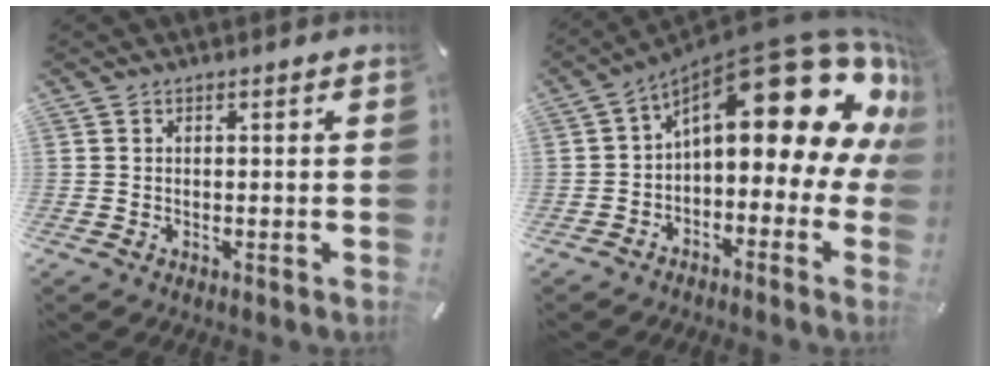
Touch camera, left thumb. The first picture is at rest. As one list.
[{"total": 22.8, "force": [10.5, 9.1, 18.1], "torque": [-0.245, -0.087, 0.173]}]